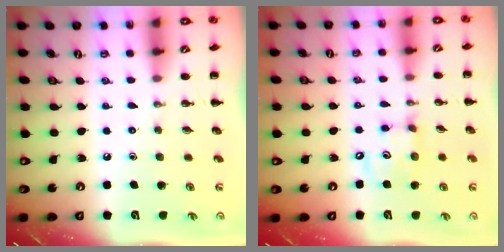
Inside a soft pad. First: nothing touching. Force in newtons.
{"total": 8.7, "press": 8.5, "slide": 1.7}